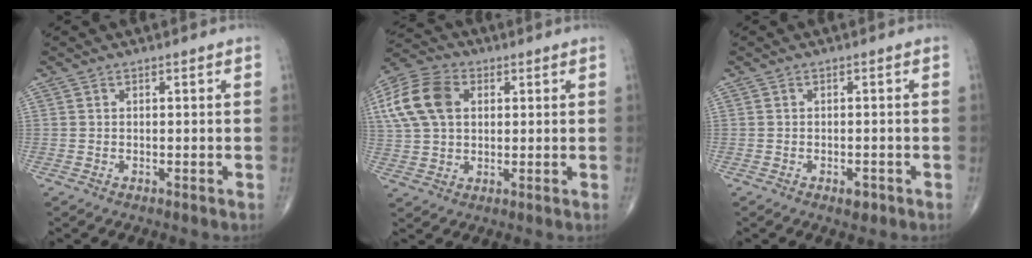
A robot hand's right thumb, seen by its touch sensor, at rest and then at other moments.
{"total": 14.0, "force": [3.4, 9.7, 9.5], "torque": [-0.196, 0.011, 0.060]}
{"total": 1.8, "force": [-1.0, 0.9, 1.2], "torque": [-0.015, 0.001, -0.013]}